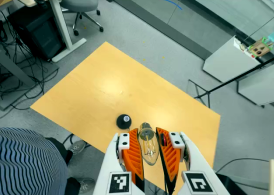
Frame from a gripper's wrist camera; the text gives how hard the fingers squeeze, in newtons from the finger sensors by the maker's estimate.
{"total": 23.9, "left": 26.0, "right": 21.8}